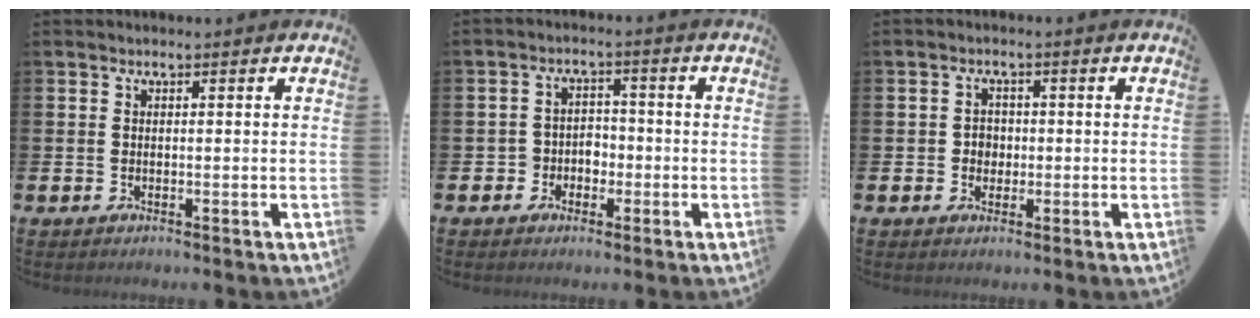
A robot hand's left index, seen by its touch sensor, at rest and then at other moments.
{"total": 3.1, "force": [-1.5, 2.7, 0.4], "torque": [-0.019, 0.007, -0.037]}
{"total": 2.2, "force": [-0.1, 2.0, 0.8], "torque": [-0.003, 0.001, -0.009]}